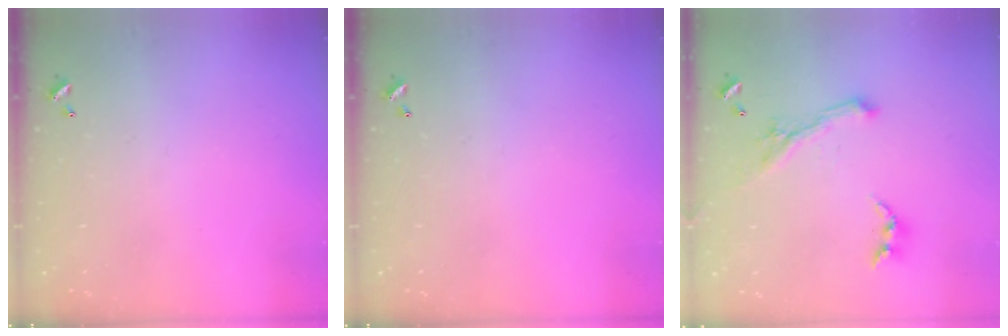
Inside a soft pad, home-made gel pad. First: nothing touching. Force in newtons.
{"total": 0.0}
{"total": 1.8, "press": 1.7, "slide": 0.4}